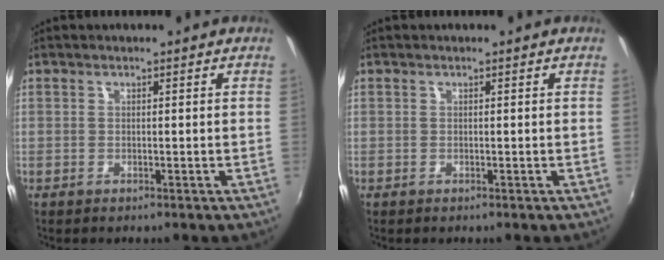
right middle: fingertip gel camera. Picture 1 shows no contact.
{"total": 0.0}